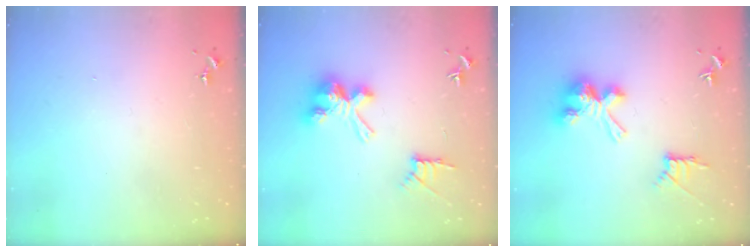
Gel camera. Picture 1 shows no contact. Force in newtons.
{"total": 12.7, "press": 12.7, "slide": 0.4}
{"total": 14.2, "press": 14.2, "slide": 0.3}